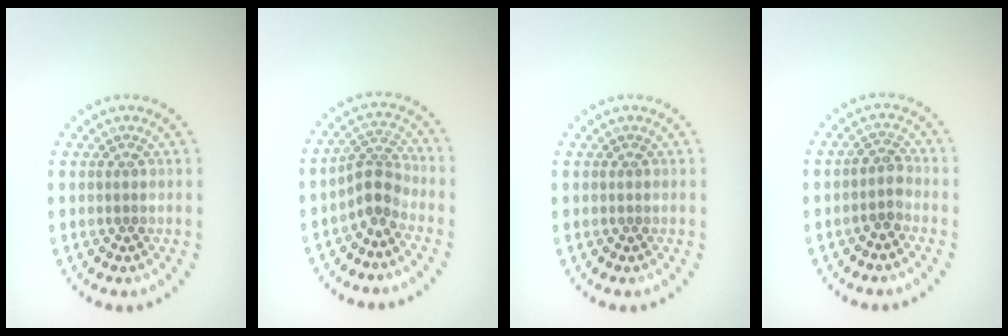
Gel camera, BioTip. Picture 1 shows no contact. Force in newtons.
{"total": 2.6, "press": 1.8, "slide": 1.9}
{"total": 0.0}
{"total": 1.7, "press": 1.4, "slide": 0.9}